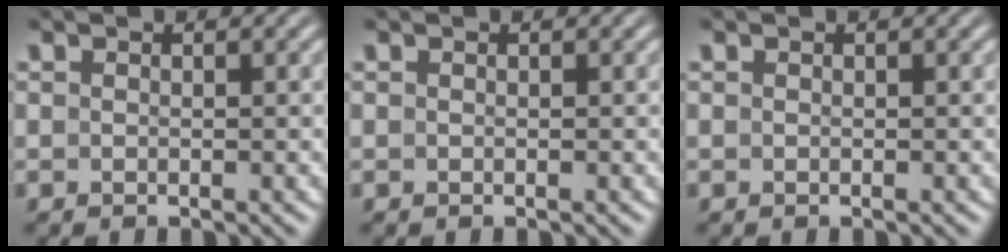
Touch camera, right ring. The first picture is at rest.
{"total": 0.0}
{"total": 0.0}